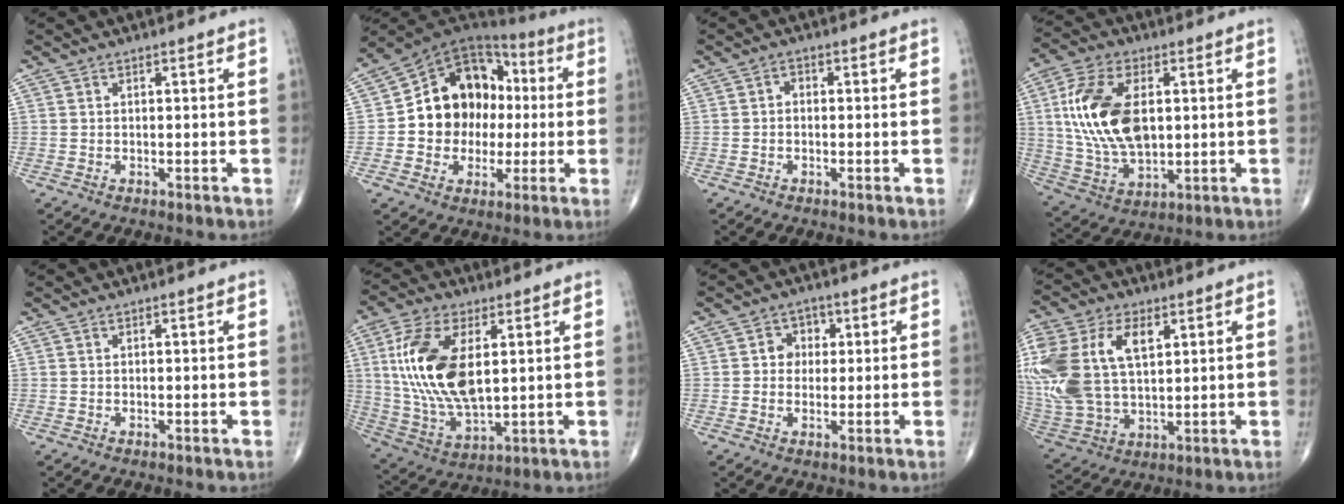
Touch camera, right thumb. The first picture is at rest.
{"total": 17.1, "force": [-0.2, 13.9, 10.0], "torque": [-0.110, 0.039, -0.004]}
{"total": 1.5, "force": [-0.2, 1.1, 0.9], "torque": [-0.004, 0.006, -0.010]}
{"total": 18.1, "force": [2.7, 10.4, 14.6], "torque": [-0.281, -0.006, 0.055]}
{"total": 0.0}
{"total": 18.3, "force": [3.6, 9.3, 15.4], "torque": [-0.310, -0.015, 0.074]}
{"total": 4.4, "force": [0.7, 3.8, 1.9], "torque": [0.003, 0.006, 0.004]}
{"total": 23.2, "force": [6.1, 13.9, 17.5], "torque": [-0.413, 0.013, 0.122]}